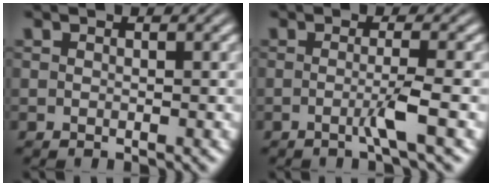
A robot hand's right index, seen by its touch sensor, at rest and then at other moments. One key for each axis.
{"total": 2.1, "fx": -0.8, "fy": -0.8, "fz": 1.7, "tx": -0.026, "ty": -0.003, "tz": -0.015}